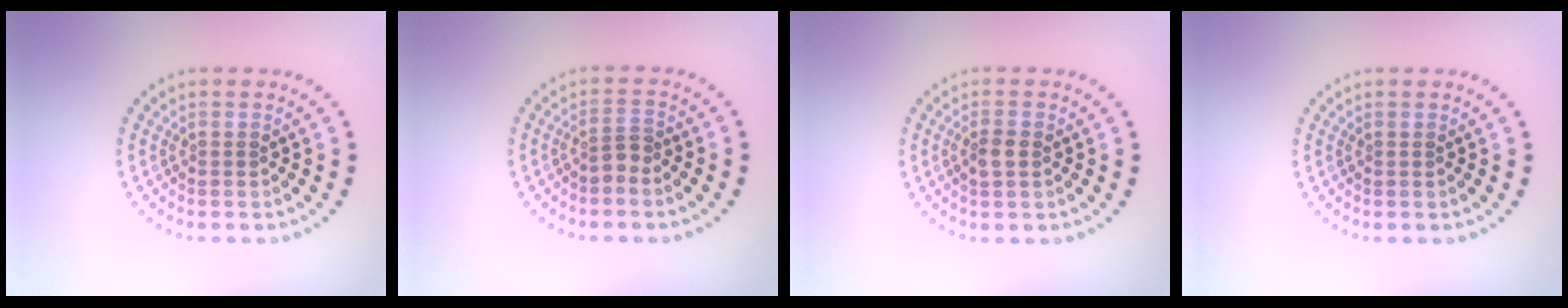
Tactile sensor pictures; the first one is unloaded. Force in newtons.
{"total": 1.6, "press": 1.3, "slide": 1.0}
{"total": 1.7, "press": 1.6, "slide": 0.3}
{"total": 0.0}